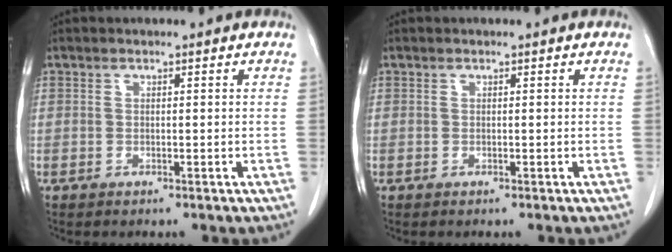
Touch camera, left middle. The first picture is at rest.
{"total": 0.0}